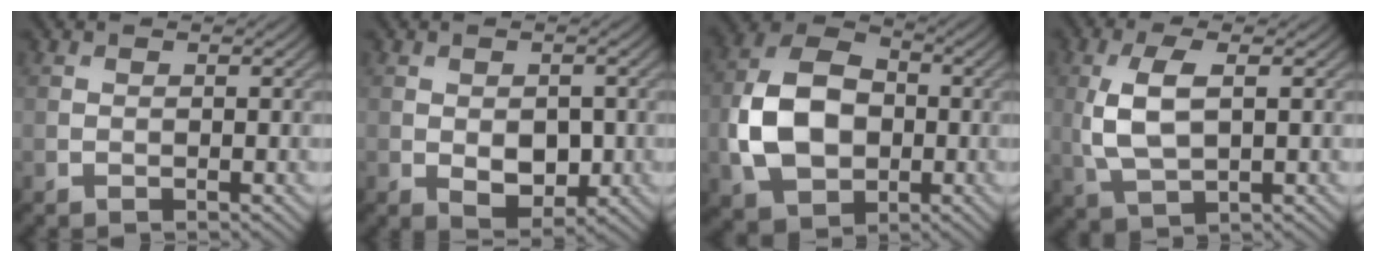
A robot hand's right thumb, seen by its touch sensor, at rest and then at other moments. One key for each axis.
{"total": 4.2, "fx": -0.7, "fy": 2.7, "fz": 3.2, "tx": -0.056, "ty": -0.014, "tz": -0.005}
{"total": 11.7, "fx": -1.5, "fy": 8.4, "fz": 8.1, "tx": -0.185, "ty": 0.000, "tz": -0.035}
{"total": 6.3, "fx": 0.6, "fy": 2.7, "fz": 5.6, "tx": -0.133, "ty": -0.001, "tz": 0.014}